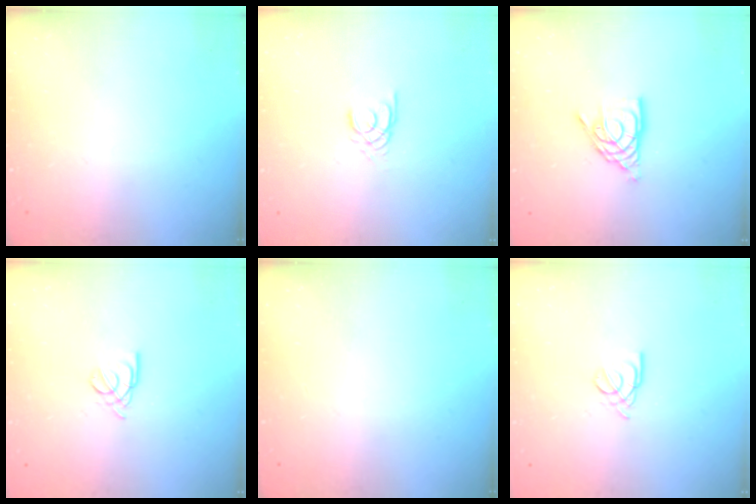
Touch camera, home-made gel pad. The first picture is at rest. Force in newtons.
{"total": 2.2, "press": 2.2, "slide": 0.2}
{"total": 9.0, "press": 8.9, "slide": 1.3}
{"total": 2.6, "press": 2.5, "slide": 0.5}
{"total": 0.0}
{"total": 2.6, "press": 2.5, "slide": 0.5}